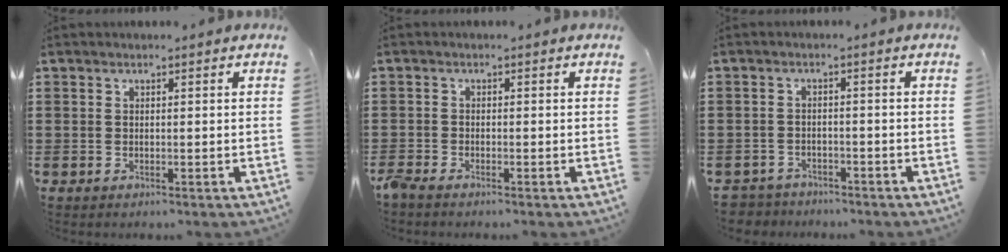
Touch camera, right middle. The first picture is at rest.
{"total": 1.5, "force": [-1.3, 0.1, 0.6], "torque": [-0.027, -0.006, -0.030]}
{"total": 2.8, "force": [-2.7, 0.6, -0.3], "torque": [-0.003, 0.000, -0.061]}